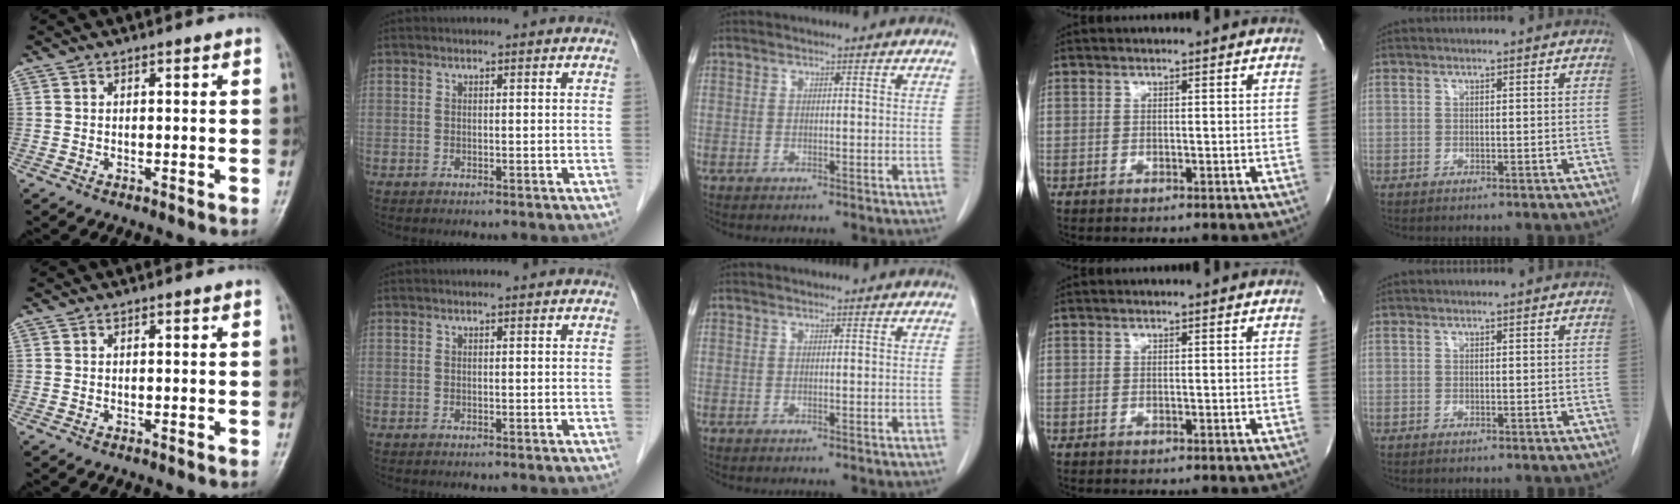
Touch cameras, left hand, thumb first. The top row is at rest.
{}